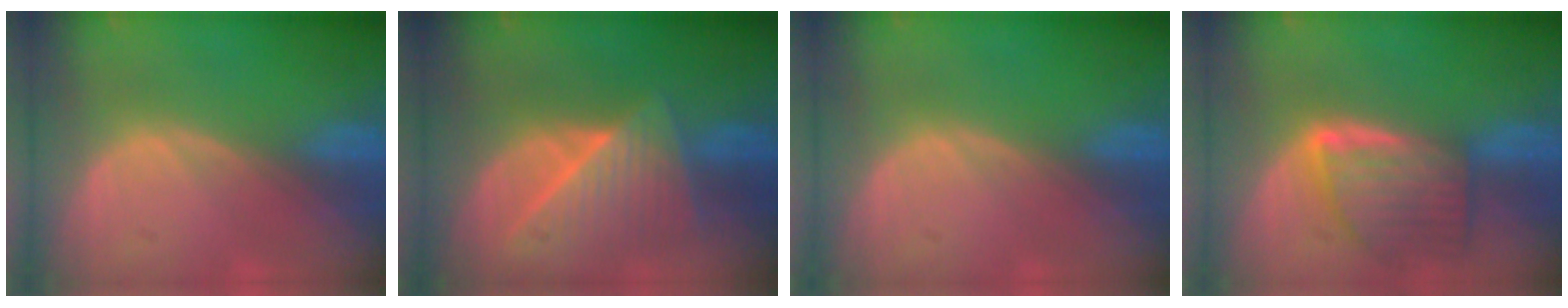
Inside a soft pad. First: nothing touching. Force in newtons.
{"total": 7.7, "press": 7.5, "slide": 2.0}
{"total": 0.0}
{"total": 8.1, "press": 7.4, "slide": 3.3}